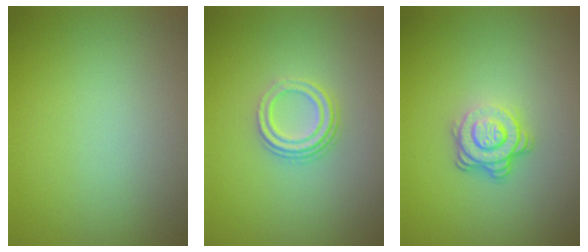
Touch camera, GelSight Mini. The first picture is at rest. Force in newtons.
{"total": 3.0, "press": 2.1, "slide": 2.1}
{"total": 3.7, "press": 2.5, "slide": 2.6}